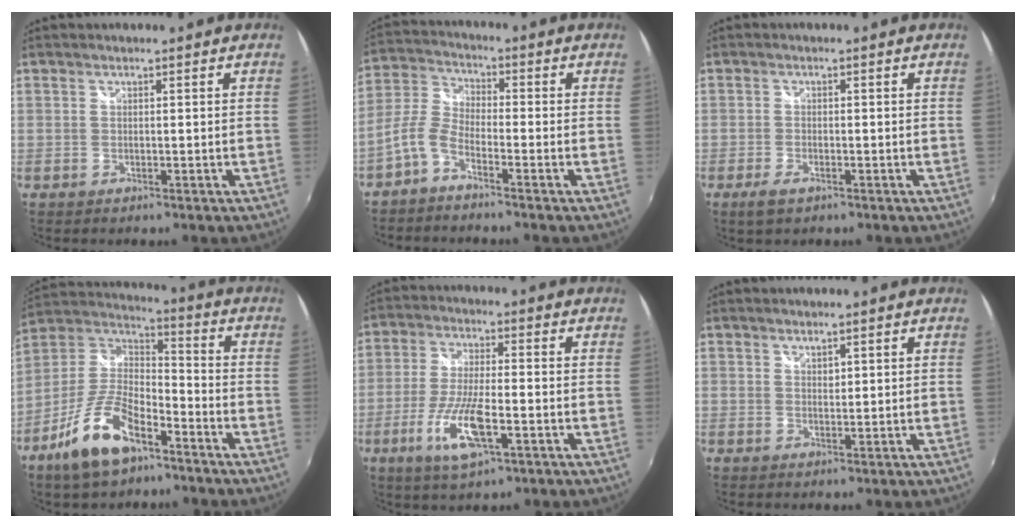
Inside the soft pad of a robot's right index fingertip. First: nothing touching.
{"total": 5.2, "force": [-3.2, 2.1, 3.5], "torque": [-0.090, 0.016, -0.074]}
{"total": 3.2, "force": [-2.1, 1.3, 2.0], "torque": [-0.049, -0.007, -0.039]}
{"total": 15.8, "force": [-9.0, 6.7, 11.1], "torque": [-0.236, -0.008, -0.169]}
{"total": 11.0, "force": [-4.2, 2.8, 9.8], "torque": [-0.204, -0.014, -0.080]}
{"total": 1.1, "force": [0.9, 0.5, 0.3], "torque": [-0.001, 0.000, 0.016]}